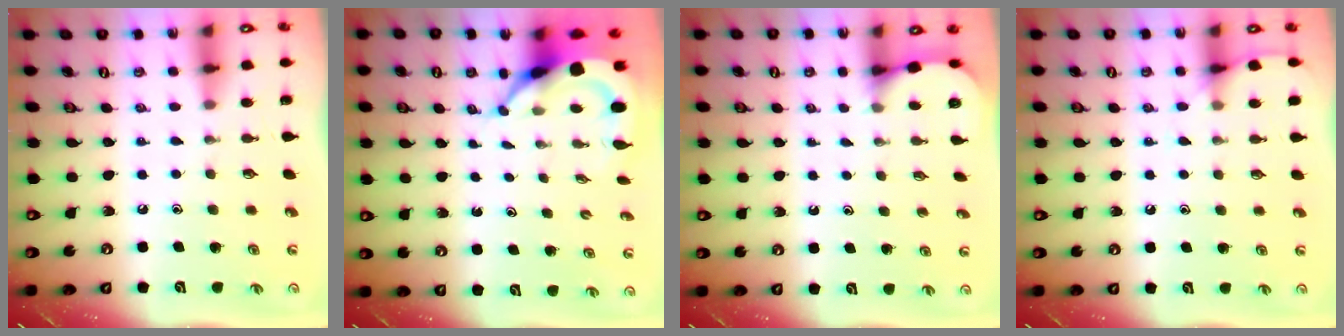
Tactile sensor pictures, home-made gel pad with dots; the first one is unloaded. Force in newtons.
{"total": 5.9, "press": 5.8, "slide": 0.7}
{"total": 2.3, "press": 2.3, "slide": 0.2}
{"total": 5.7, "press": 5.6, "slide": 0.6}